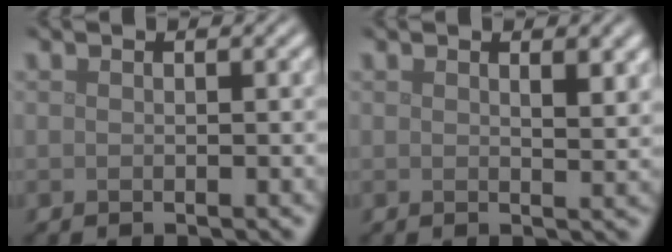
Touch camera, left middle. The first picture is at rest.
{"total": 1.8, "force": [1.0, 0.5, 1.4], "torque": [-0.015, -0.003, 0.017]}